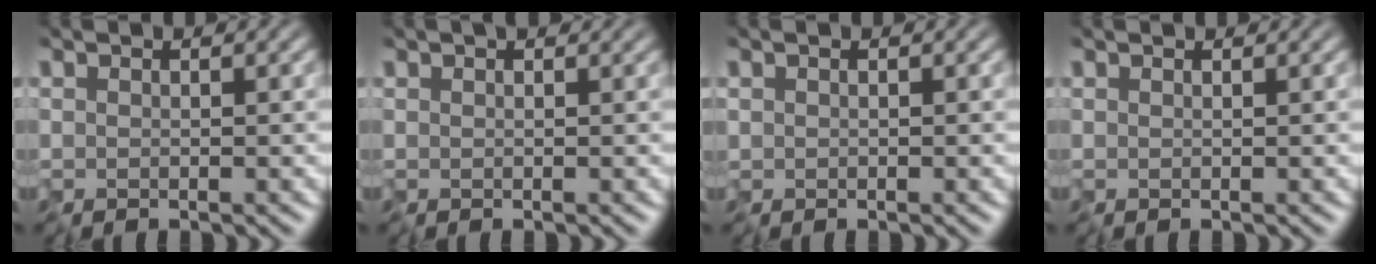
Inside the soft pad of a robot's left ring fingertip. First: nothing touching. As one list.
[{"total": 1.9, "force": [1.2, 0.9, 1.2], "torque": [-0.018, 0.011, 0.009]}, {"total": 0.0}, {"total": 0.8, "force": [0.7, 0.3, 0.3], "torque": [-0.001, 0.003, 0.003]}]